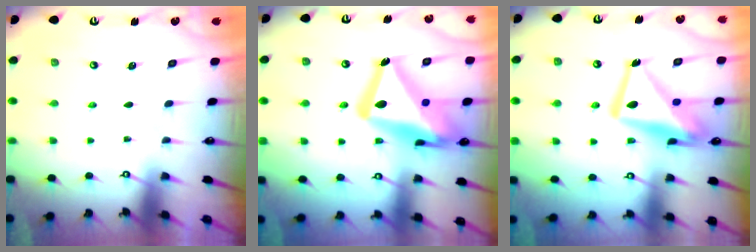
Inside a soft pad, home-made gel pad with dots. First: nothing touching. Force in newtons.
{"total": 23.4, "press": 23.3, "slide": 1.8}
{"total": 17.7, "press": 17.7, "slide": 1.6}